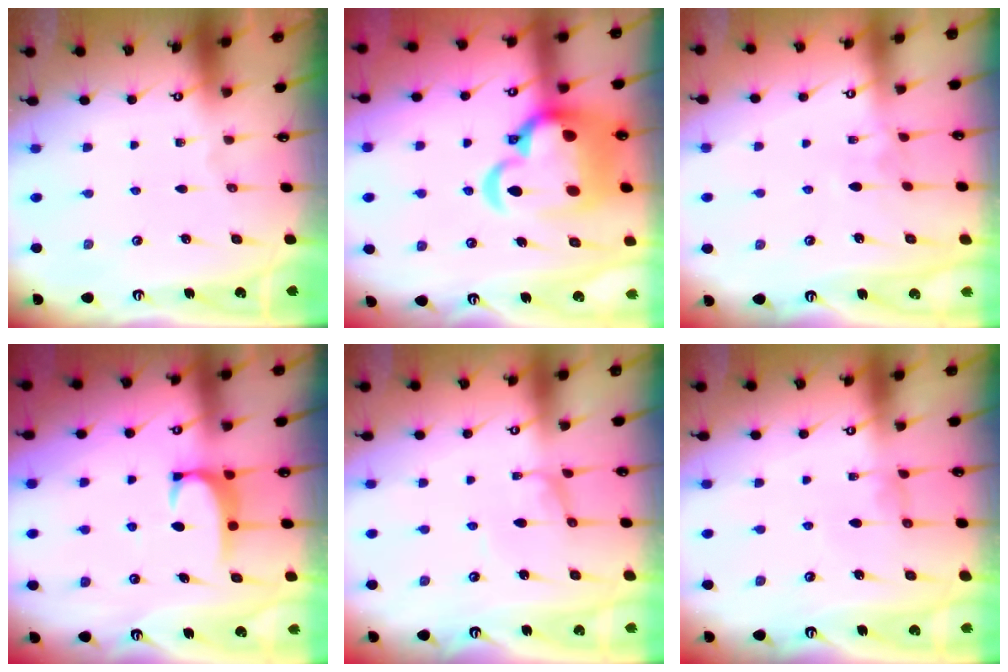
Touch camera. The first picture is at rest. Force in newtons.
{"total": 16.6, "press": 16.4, "slide": 2.5}
{"total": 3.0, "press": 2.9, "slide": 0.3}
{"total": 1.9, "press": 1.8, "slide": 0.6}
{"total": 0.9, "press": 0.7, "slide": 0.5}
{"total": 1.0, "press": 0.8, "slide": 0.5}